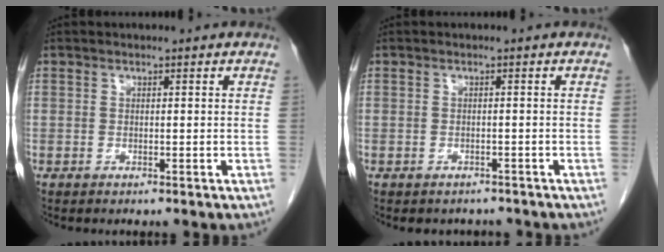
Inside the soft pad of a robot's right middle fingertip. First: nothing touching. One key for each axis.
{"total": 2.7, "fx": -2.3, "fy": 1.3, "fz": 0.2, "tx": -0.007, "ty": 0.002, "tz": -0.030}